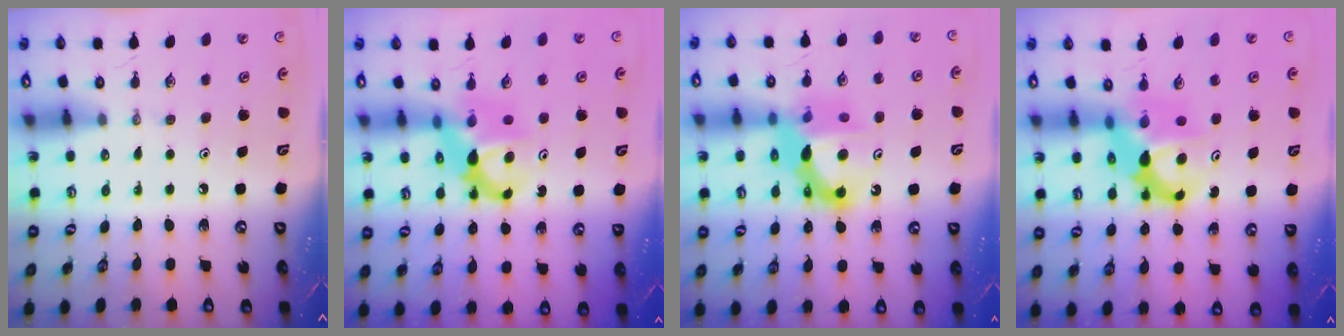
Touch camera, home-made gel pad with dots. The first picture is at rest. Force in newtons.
{"total": 6.4, "press": 6.4, "slide": 0.5}
{"total": 12.4, "press": 12.1, "slide": 2.9}
{"total": 7.7, "press": 7.7, "slide": 0.5}